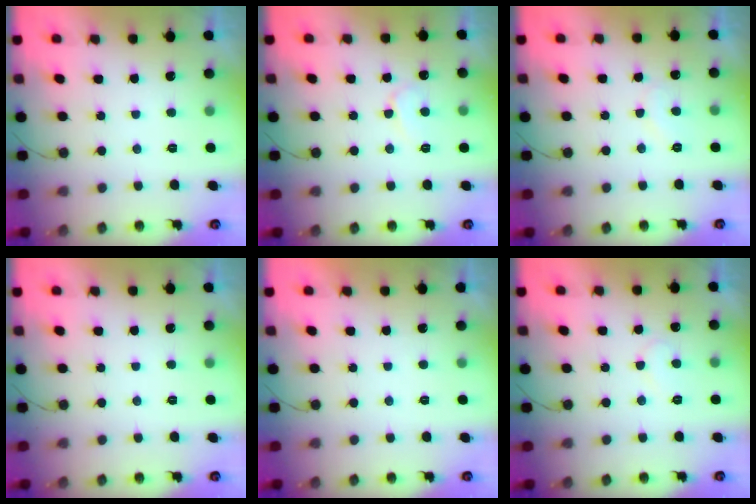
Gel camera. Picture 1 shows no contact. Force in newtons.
{"total": 6.1, "press": 6.1, "slide": 0.6}
{"total": 6.2, "press": 6.1, "slide": 0.6}
{"total": 0.0}
{"total": 1.7, "press": 1.7, "slide": 0.0}
{"total": 6.9, "press": 6.9, "slide": 0.5}